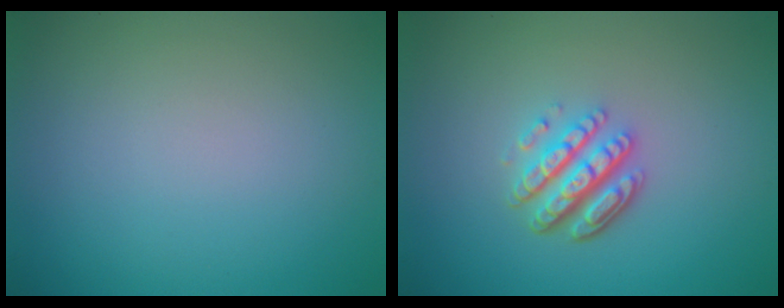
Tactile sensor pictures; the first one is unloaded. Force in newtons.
{"total": 4.4, "press": 3.3, "slide": 2.9}